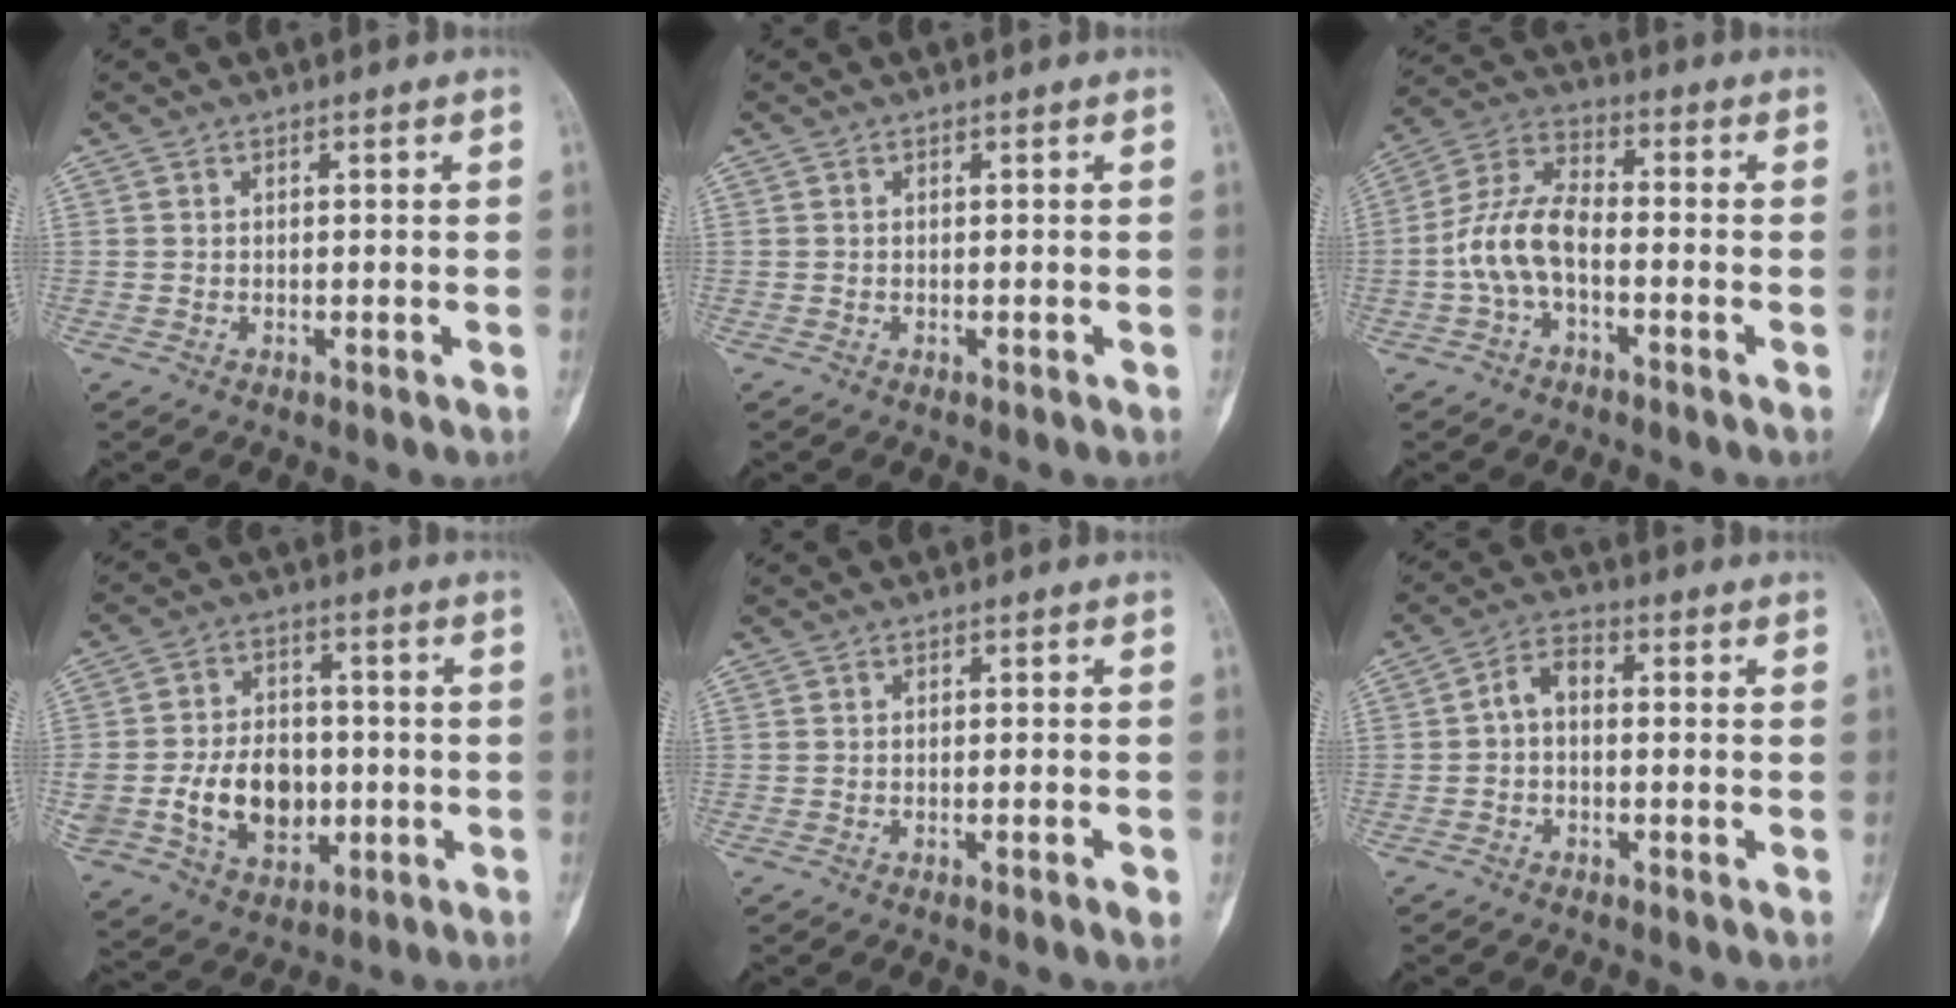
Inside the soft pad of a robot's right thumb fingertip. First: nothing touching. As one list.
[{"total": 0.0}, {"total": 9.6, "force": [-2.3, 4.8, 7.9], "torque": [-0.164, 0.036, -0.055]}, {"total": 15.9, "force": [-2.3, 11.8, 10.4], "torque": [-0.158, 0.017, -0.021]}, {"total": 1.6, "force": [-0.8, 0.0, 1.4], "torque": [-0.029, 0.001, -0.010]}, {"total": 4.3, "force": [-0.4, 2.6, 3.5], "torque": [-0.055, 0.019, -0.020]}]